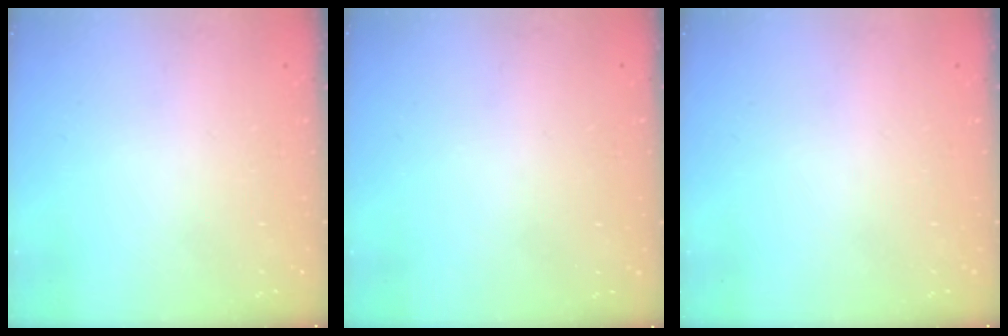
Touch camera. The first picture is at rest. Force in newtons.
{"total": 3.2, "press": 3.2, "slide": 0.1}
{"total": 0.0}